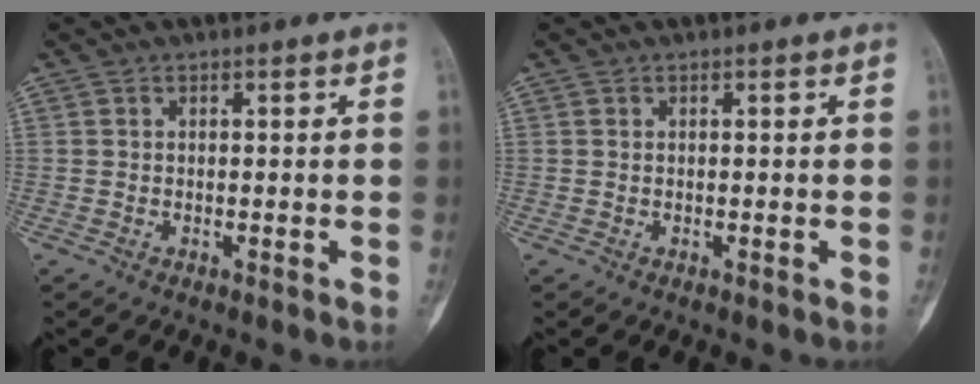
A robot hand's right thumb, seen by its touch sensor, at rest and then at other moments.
{"total": 0.0}